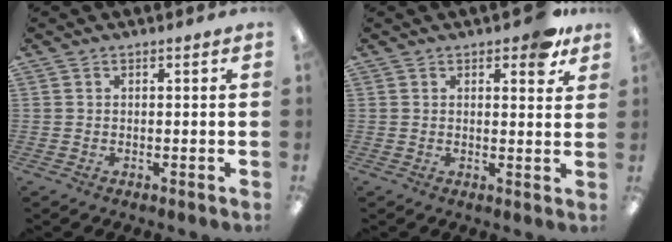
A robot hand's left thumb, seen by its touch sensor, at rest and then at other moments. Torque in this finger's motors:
{"motor_torque": [0.71, 0.40, 0.66, -0.54, 0.03]}